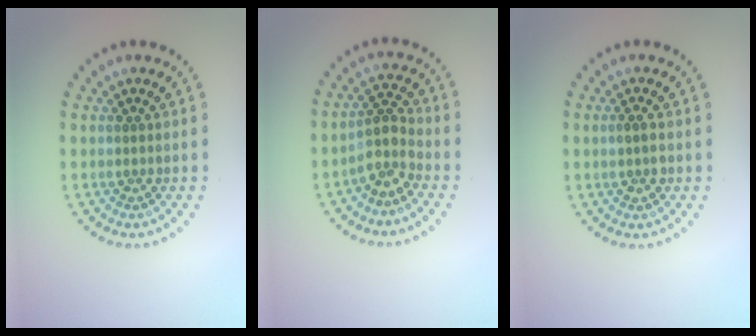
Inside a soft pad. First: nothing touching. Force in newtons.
{"total": 2.8, "press": 2.1, "slide": 1.8}
{"total": 1.4, "press": 1.4, "slide": 0.2}